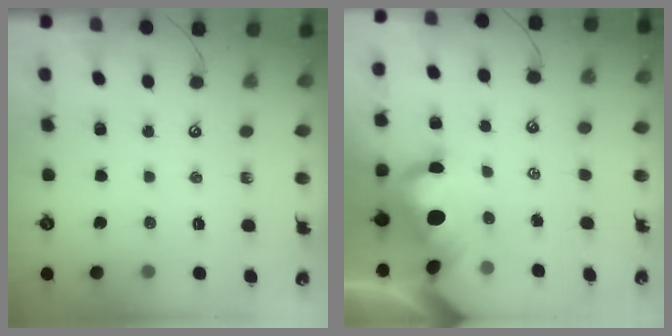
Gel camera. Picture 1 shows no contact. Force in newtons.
{"total": 9.8, "press": 9.7, "slide": 1.4}